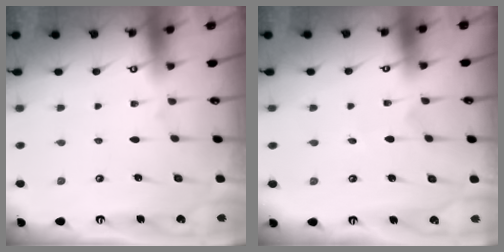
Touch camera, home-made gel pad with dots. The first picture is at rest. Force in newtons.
{"total": 1.6, "press": 1.6, "slide": 0.1}